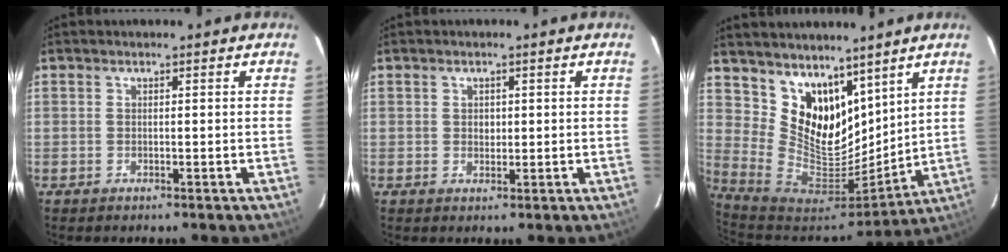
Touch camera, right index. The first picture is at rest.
{"total": 1.6, "force": [0.3, 1.4, 0.5], "torque": [-0.006, 0.004, 0.006]}
{"total": 15.1, "force": [10.1, 9.5, 6.2], "torque": [-0.126, -0.005, 0.205]}